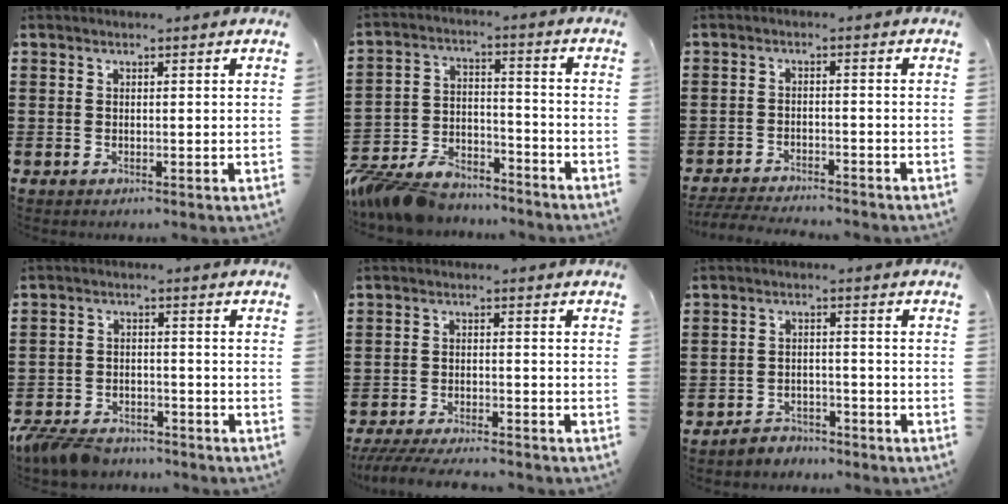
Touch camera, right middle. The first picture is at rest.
{"total": 8.3, "force": [-8.0, 1.8, 1.5], "torque": [-0.047, 0.004, -0.161]}
{"total": 3.5, "force": [-3.4, 0.2, 0.6], "torque": [-0.016, -0.003, -0.073]}
{"total": 5.4, "force": [-5.1, 1.3, 1.2], "torque": [-0.038, 0.002, -0.104]}
{"total": 4.4, "force": [-4.1, 0.2, 1.4], "torque": [-0.036, -0.008, -0.085]}
{"total": 2.8, "force": [-2.8, 0.5, -0.2], "torque": [-0.005, 0.003, -0.060]}